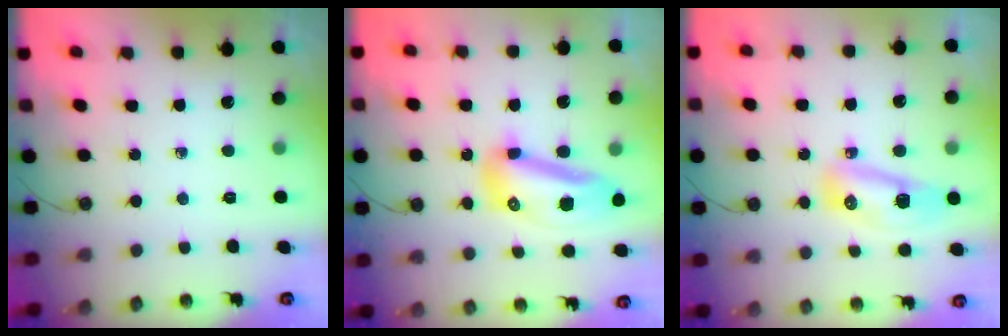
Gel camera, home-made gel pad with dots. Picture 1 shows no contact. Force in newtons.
{"total": 13.8, "press": 13.7, "slide": 1.6}
{"total": 16.0, "press": 12.2, "slide": 10.3}